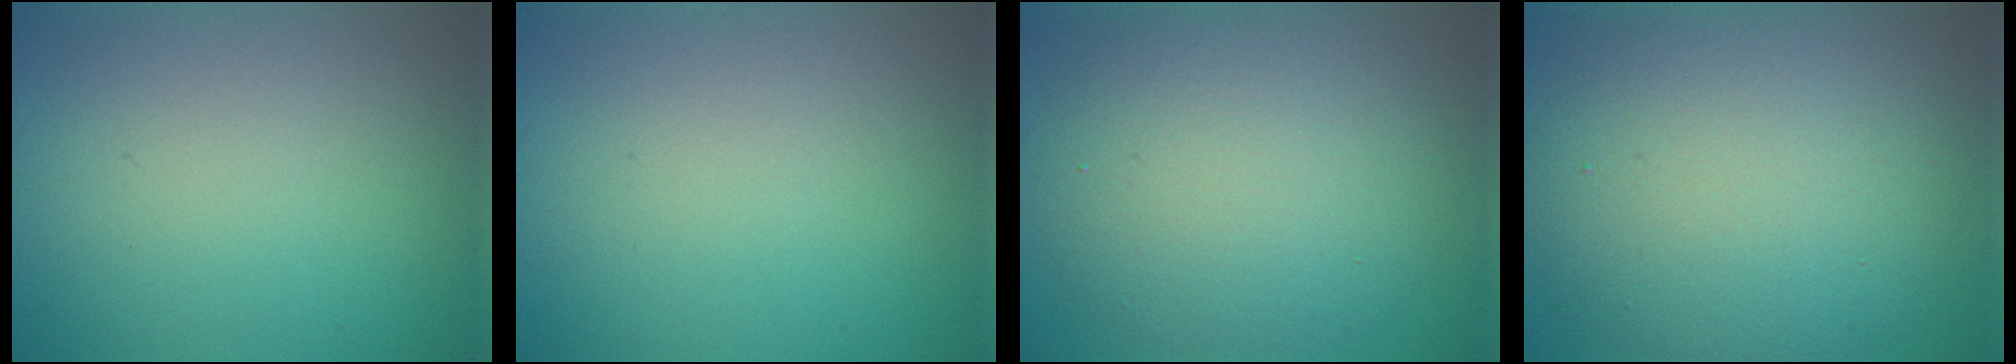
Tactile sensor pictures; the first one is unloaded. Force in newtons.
{"total": 0.0}
{"total": 8.2, "press": 8.2, "slide": 0.5}
{"total": 11.4, "press": 11.4, "slide": 0.8}